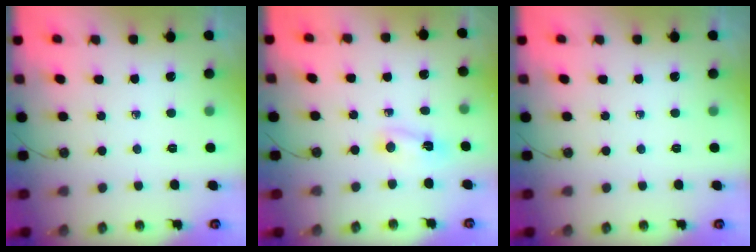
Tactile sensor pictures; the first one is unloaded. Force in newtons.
{"total": 2.4, "press": 2.4, "slide": 0.6}
{"total": 0.0}